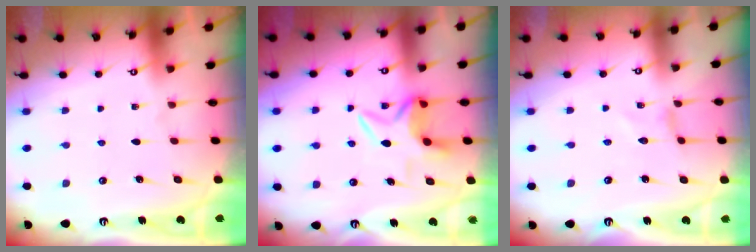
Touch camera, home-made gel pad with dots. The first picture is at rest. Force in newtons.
{"total": 6.3, "press": 6.1, "slide": 1.5}
{"total": 0.0}